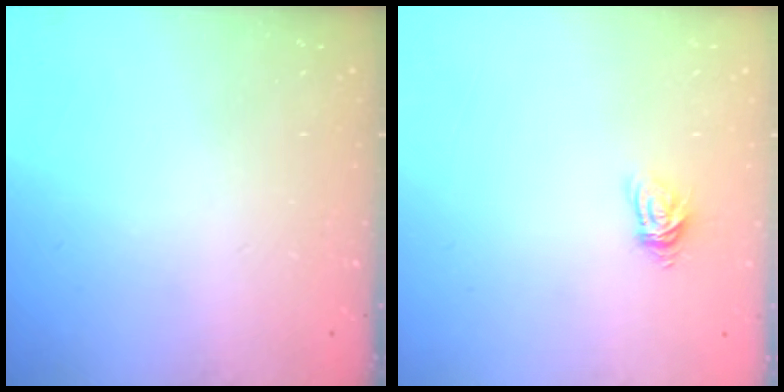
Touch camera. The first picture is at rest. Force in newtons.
{"total": 4.7, "press": 4.7, "slide": 0.4}